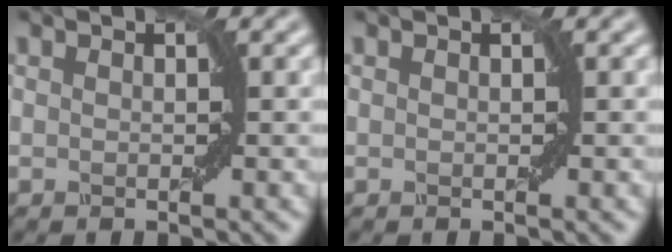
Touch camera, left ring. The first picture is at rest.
{"total": 0.0}